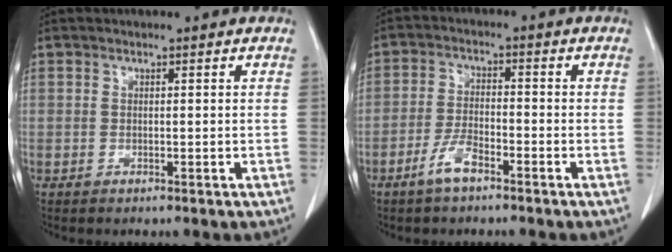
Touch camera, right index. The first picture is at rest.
{"total": 4.6, "force": [-3.1, 1.2, 3.1], "torque": [-0.068, 0.000, -0.061]}